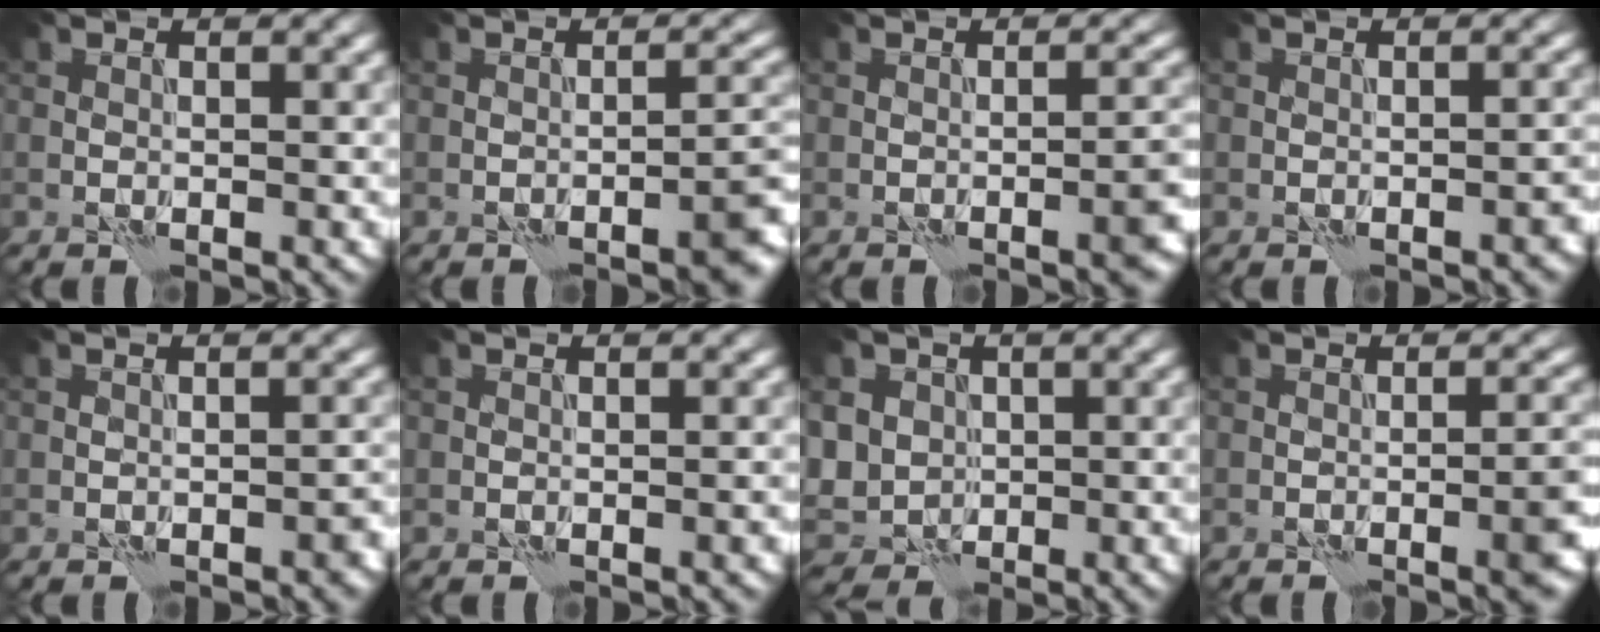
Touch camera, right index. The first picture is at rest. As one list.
[{"total": 3.9, "force": [-2.3, 0.7, 3.0], "torque": [-0.035, 0.011, -0.034]}, {"total": 3.5, "force": [-1.5, 0.8, 3.0], "torque": [-0.038, 0.006, -0.021]}, {"total": 1.2, "force": [-0.8, 0.5, 0.8], "torque": [-0.011, 0.004, -0.009]}, {"total": 1.2, "force": [-0.5, 0.7, 0.8], "torque": [-0.012, 0.001, -0.006]}, {"total": 0.5, "force": [-0.3, 0.1, 0.4], "torque": [-0.007, 0.001, -0.003]}, {"total": 6.1, "force": [0.5, 5.4, 2.8], "torque": [-0.062, 0.007, -0.010]}, {"total": 4.4, "force": [-1.6, 1.3, 3.9], "torque": [-0.043, 0.005, -0.020]}]